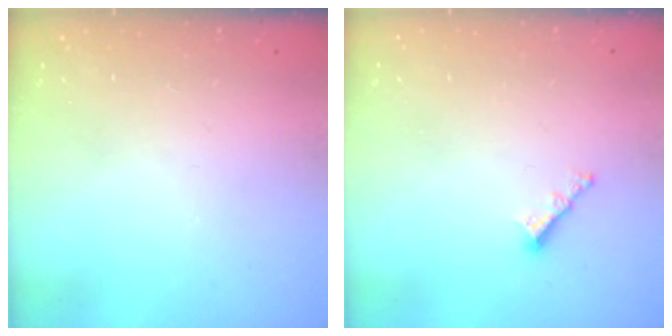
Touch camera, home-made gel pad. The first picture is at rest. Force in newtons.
{"total": 3.6, "press": 3.6, "slide": 0.4}